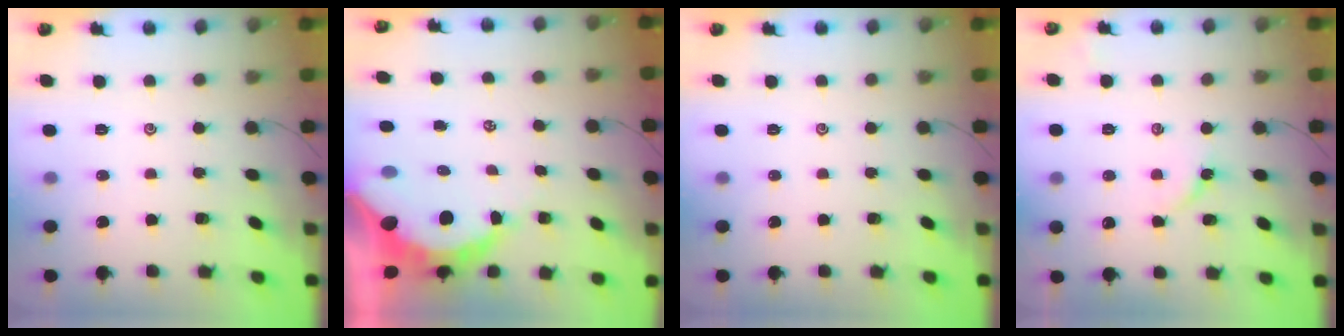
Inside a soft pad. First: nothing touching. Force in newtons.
{"total": 13.9, "press": 13.8, "slide": 1.6}
{"total": 0.0}
{"total": 3.4, "press": 3.4, "slide": 0.6}